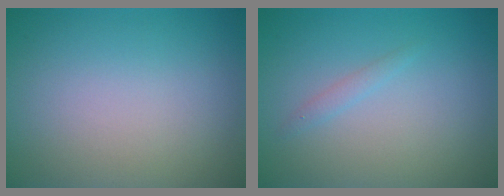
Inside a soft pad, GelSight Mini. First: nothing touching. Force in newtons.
{"total": 0.8, "press": 0.8, "slide": 0.1}